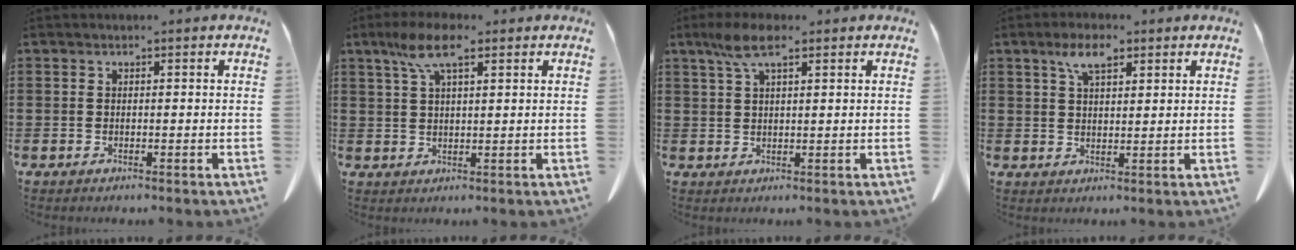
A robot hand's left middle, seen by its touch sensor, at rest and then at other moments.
{"total": 7.0, "force": [3.7, 1.9, 5.6], "torque": [-0.117, 0.010, 0.065]}
{"total": 5.7, "force": [3.0, 1.6, 4.6], "torque": [-0.096, 0.007, 0.053]}
{"total": 5.0, "force": [2.8, 1.8, 3.7], "torque": [-0.081, 0.008, 0.050]}